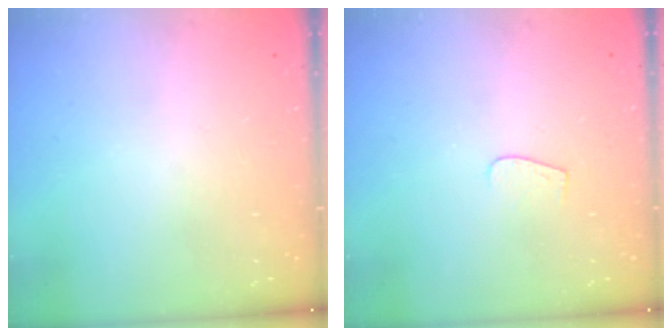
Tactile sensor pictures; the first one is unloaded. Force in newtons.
{"total": 3.7, "press": 3.7, "slide": 0.3}